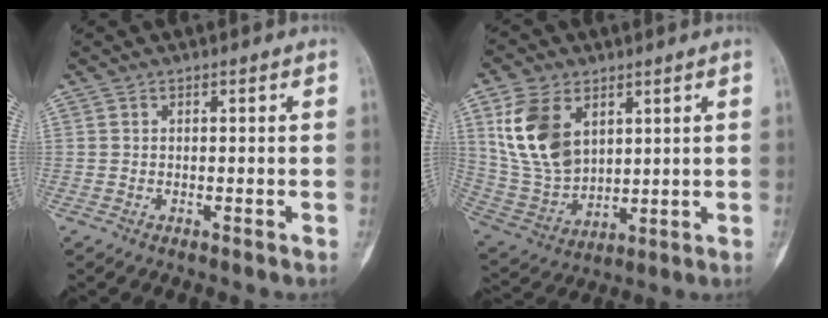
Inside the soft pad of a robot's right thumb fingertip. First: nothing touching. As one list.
[{"total": 14.7, "force": [5.6, 9.6, 9.6], "torque": [-0.175, -0.021, 0.128]}]